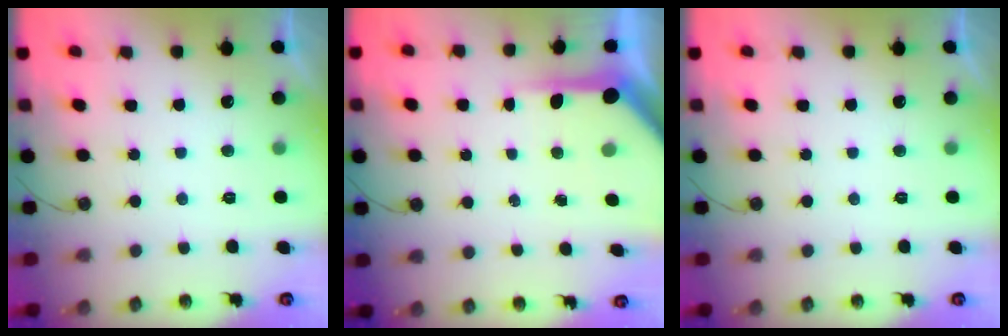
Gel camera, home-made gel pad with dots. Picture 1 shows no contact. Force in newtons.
{"total": 7.8, "press": 7.8, "slide": 0.7}
{"total": 0.0}